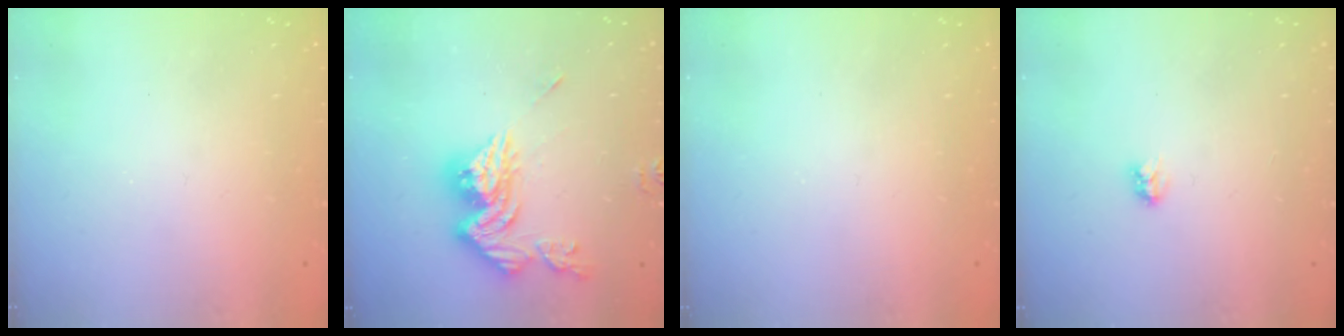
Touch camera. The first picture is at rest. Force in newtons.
{"total": 13.7, "press": 13.6, "slide": 1.3}
{"total": 0.0}
{"total": 2.9, "press": 2.9, "slide": 0.3}